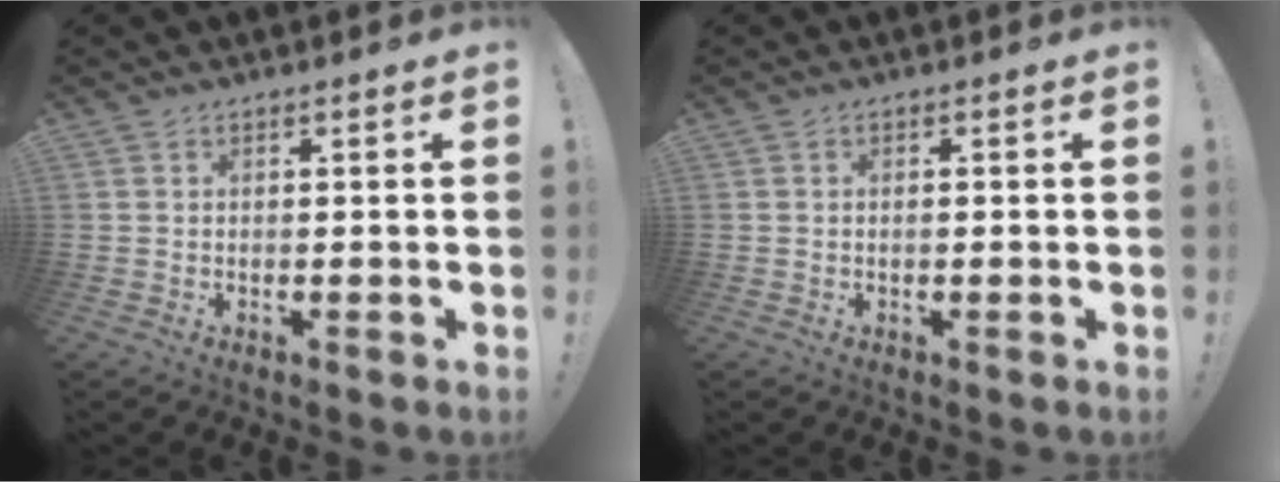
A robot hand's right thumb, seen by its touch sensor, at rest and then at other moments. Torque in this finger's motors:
{"motor_torque": [-0.13, -0.69, 0.01, 0.30, 0.00]}